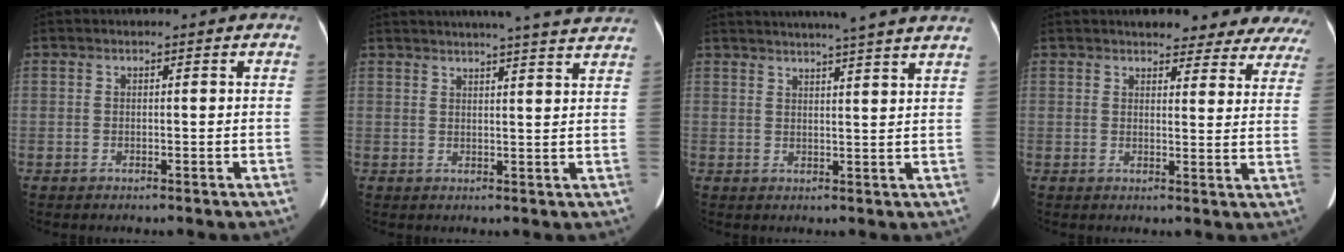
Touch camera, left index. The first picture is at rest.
{"total": 17.0, "force": [15.6, 0.8, 6.6], "torque": [-0.091, 0.001, 0.184]}
{"total": 16.4, "force": [14.6, -0.2, 7.6], "torque": [-0.121, 0.009, 0.180]}
{"total": 16.4, "force": [15.1, 4.4, 4.6], "torque": [-0.019, -0.025, 0.147]}